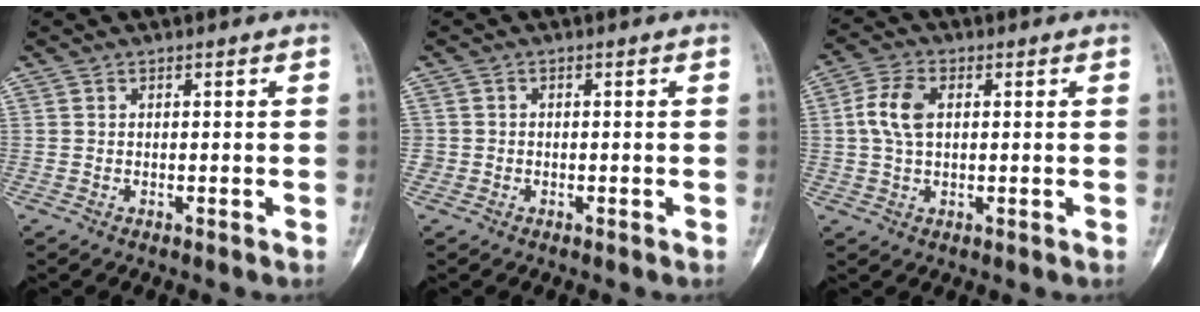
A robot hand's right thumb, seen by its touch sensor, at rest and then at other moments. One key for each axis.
{"total": 1.0, "fx": -0.2, "fy": 0.9, "fz": -0.1, "tx": 0.010, "ty": 0.007, "tz": -0.010}
{"total": 6.6, "fx": 1.0, "fy": 3.9, "fz": 5.2, "tx": -0.114, "ty": 0.012, "tz": 0.016}